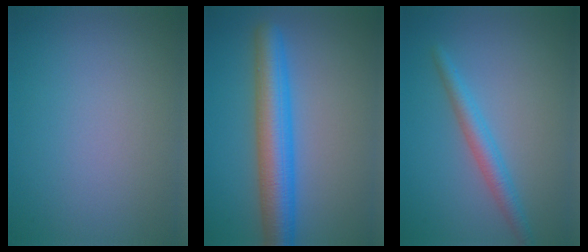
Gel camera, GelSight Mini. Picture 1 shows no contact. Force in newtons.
{"total": 6.6, "press": 6.6, "slide": 0.1}
{"total": 2.6, "press": 2.6, "slide": 0.1}